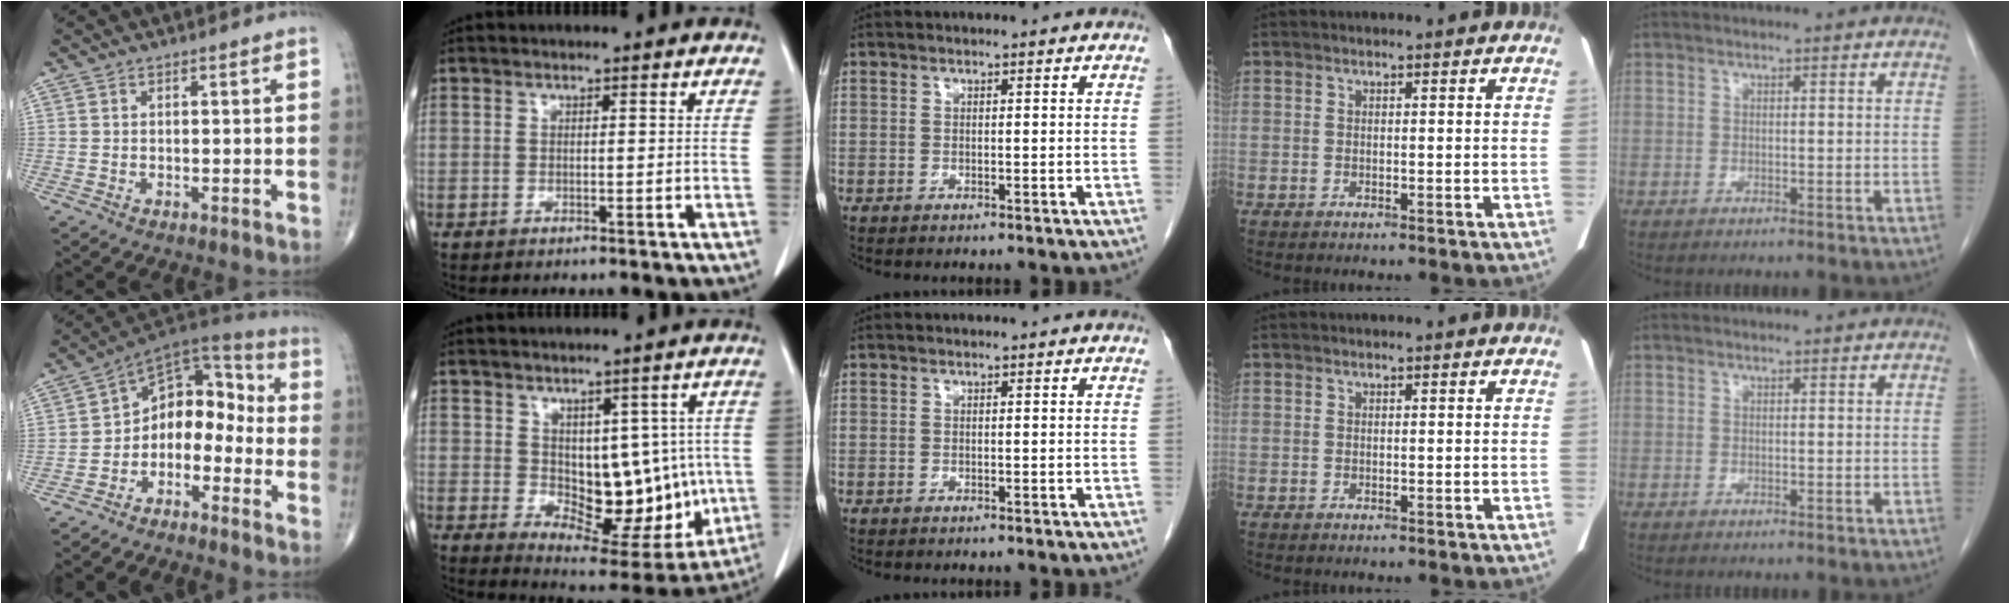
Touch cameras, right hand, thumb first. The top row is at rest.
{"thumb": {"total": 12.0, "force": [-4.0, 8.5, 7.5], "torque": [-0.066, 0.091, -0.083]}, "index": {"total": 13.1, "force": [-0.3, 7.4, 10.8], "torque": [-0.127, 0.005, 0.027]}}